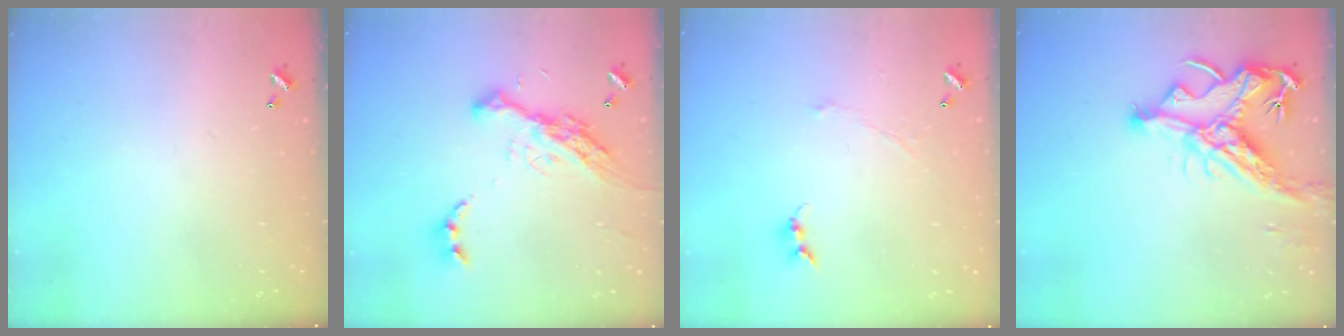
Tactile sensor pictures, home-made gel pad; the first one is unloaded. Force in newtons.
{"total": 16.9, "press": 16.8, "slide": 1.9}
{"total": 0.0}
{"total": 14.5, "press": 14.4, "slide": 1.9}